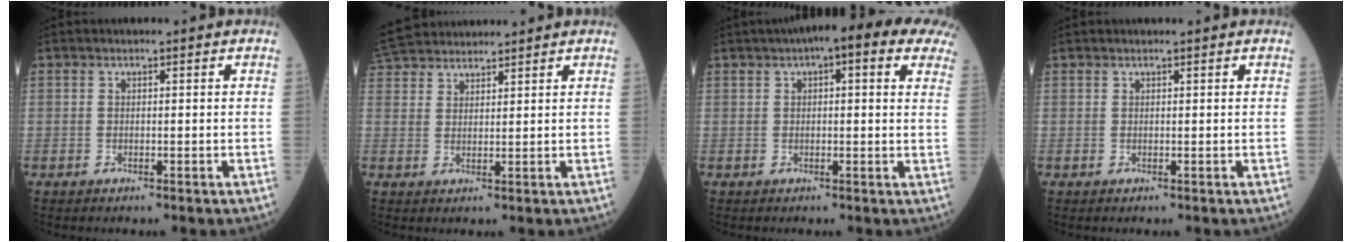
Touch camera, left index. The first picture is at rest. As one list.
[{"total": 8.9, "force": [8.2, 2.2, 2.6], "torque": [-0.053, 0.041, 0.151]}, {"total": 14.9, "force": [9.4, 3.5, 11.0], "torque": [-0.152, 0.044, 0.107]}, {"total": 0.0}]